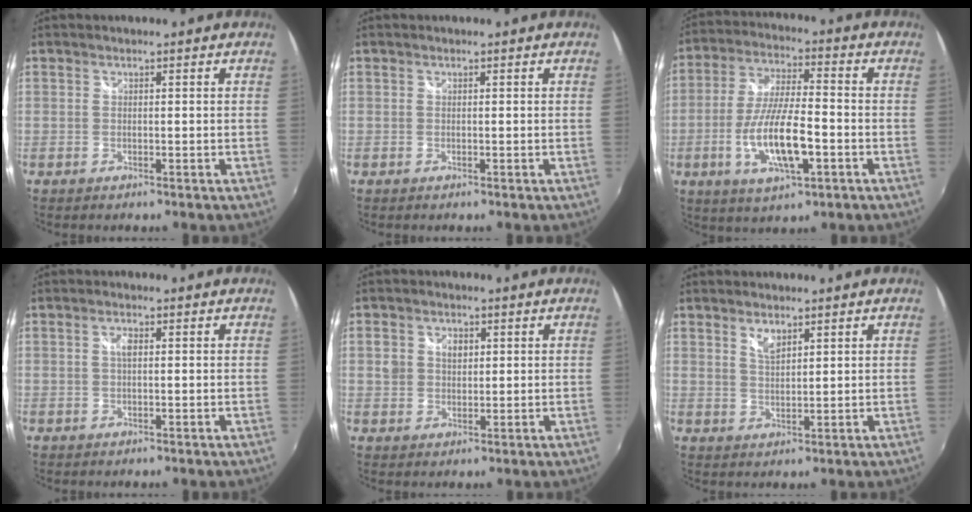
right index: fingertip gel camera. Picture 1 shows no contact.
{"total": 0.0}
{"total": 13.2, "force": [-4.2, 3.7, 12.0], "torque": [-0.242, -0.011, -0.074]}
{"total": 1.5, "force": [0.3, 0.5, 1.4], "torque": [-0.027, 0.002, 0.003]}
{"total": 3.8, "force": [0.9, 3.0, 2.0], "torque": [-0.030, 0.006, 0.015]}
{"total": 3.0, "force": [2.0, 1.2, 1.9], "torque": [-0.032, -0.002, 0.035]}